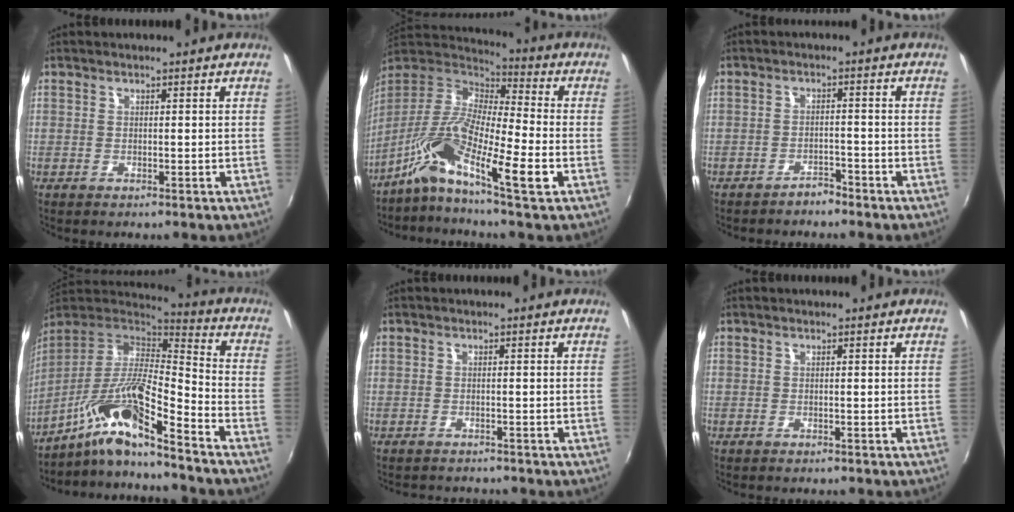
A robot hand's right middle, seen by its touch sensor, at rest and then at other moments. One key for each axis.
{"total": 13.4, "fx": -6.9, "fy": 1.6, "fz": 11.4, "tx": -0.217, "ty": -0.006, "tz": -0.149}
{"total": 2.6, "fx": -2.5, "fy": 0.7, "fz": 0.4, "tx": -0.013, "ty": 0.003, "tz": -0.035}
{"total": 13.5, "fx": -9.6, "fy": 0.4, "fz": 9.4, "tx": -0.162, "ty": -0.008, "tz": -0.192}
{"total": 3.2, "fx": -3.0, "fy": 0.9, "fz": 0.5, "tx": -0.019, "ty": -0.009, "tz": -0.046}
{"total": 0.9, "fx": -0.8, "fy": 0.3, "fz": 0.2, "tx": -0.006, "ty": -0.003, "tz": -0.012}